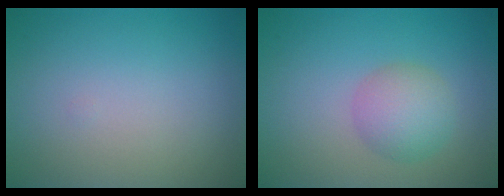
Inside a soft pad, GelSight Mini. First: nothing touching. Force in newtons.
{"total": 3.4, "press": 3.4, "slide": 0.1}